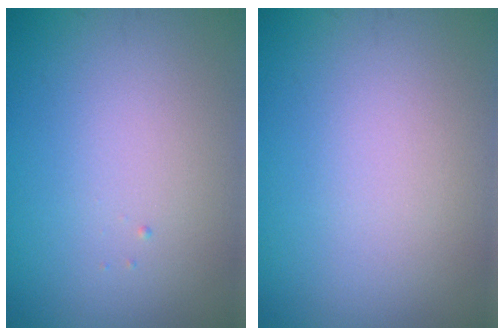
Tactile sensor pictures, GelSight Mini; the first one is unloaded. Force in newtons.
{"total": 0.0}